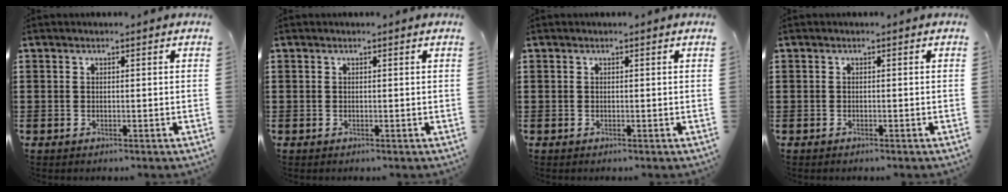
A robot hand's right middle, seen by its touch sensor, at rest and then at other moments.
{"total": 0.0}
{"total": 0.0}
{"total": 0.0}